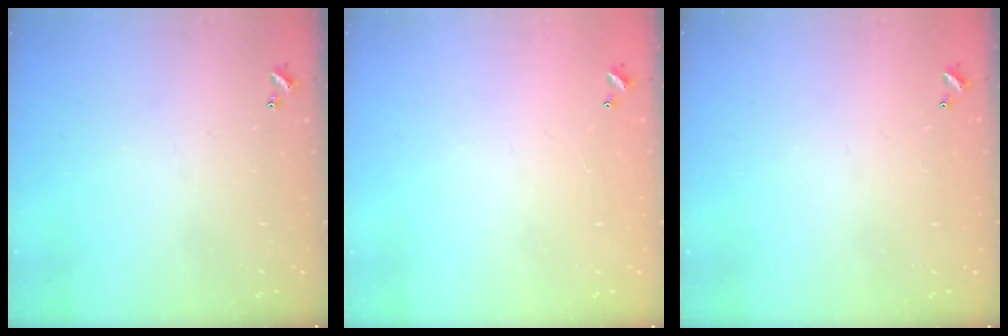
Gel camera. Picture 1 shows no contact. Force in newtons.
{"total": 2.8, "press": 2.8, "slide": 0.1}
{"total": 2.9, "press": 2.9, "slide": 0.1}